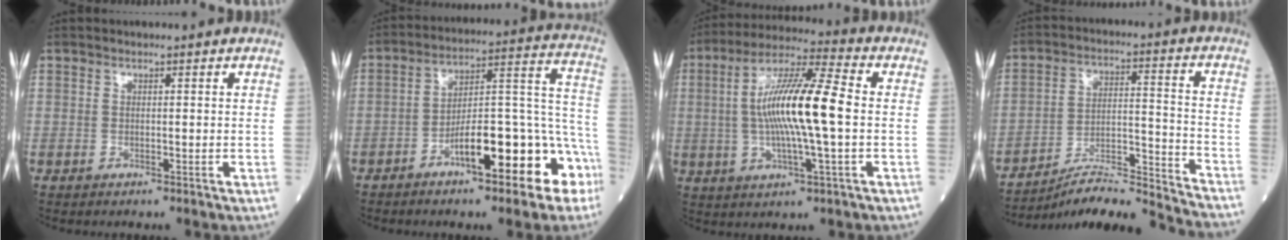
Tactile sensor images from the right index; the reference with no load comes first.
{"total": 15.3, "force": [-7.8, 3.8, 12.6], "torque": [-0.169, 0.042, -0.110]}
{"total": 15.0, "force": [0.0, 1.3, 15.0], "torque": [-0.283, 0.012, -0.005]}
{"total": 16.0, "force": [-15.4, -1.6, 4.0], "torque": [-0.061, 0.017, -0.249]}